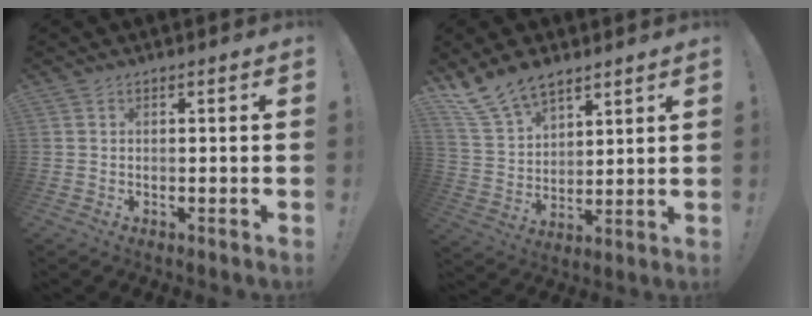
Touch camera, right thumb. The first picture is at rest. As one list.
[{"total": 12.9, "force": [9.9, 6.8, 4.7], "torque": [-0.103, -0.056, 0.194]}]